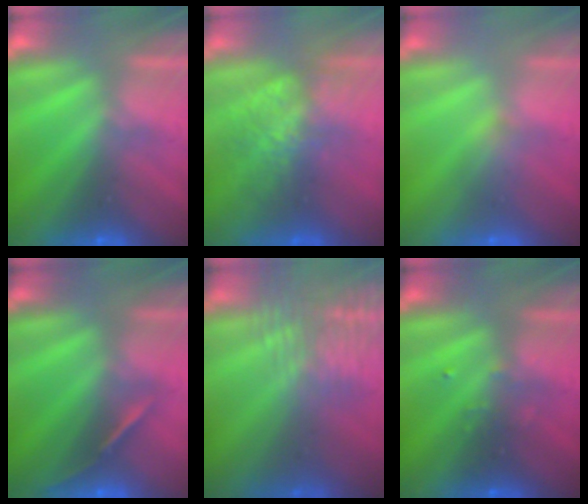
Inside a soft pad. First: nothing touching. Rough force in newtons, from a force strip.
{"total": 4.4}
{"total": 2.9}
{"total": 1.7}
{"total": 3.4}
{"total": 2.4}